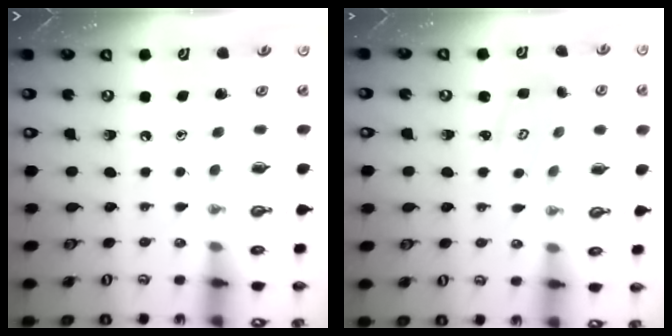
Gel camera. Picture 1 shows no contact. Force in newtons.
{"total": 2.9, "press": 2.9, "slide": 0.3}